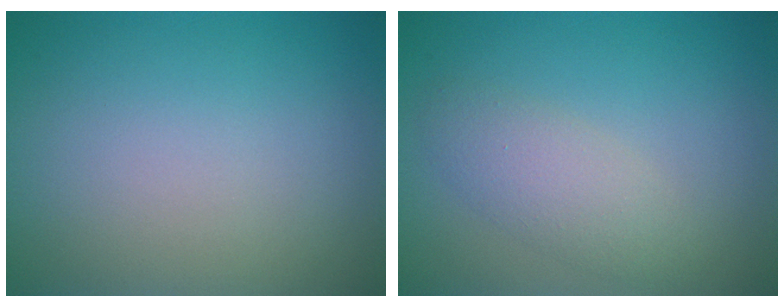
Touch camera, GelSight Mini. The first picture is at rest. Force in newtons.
{"total": 2.8, "press": 2.8, "slide": 0.1}